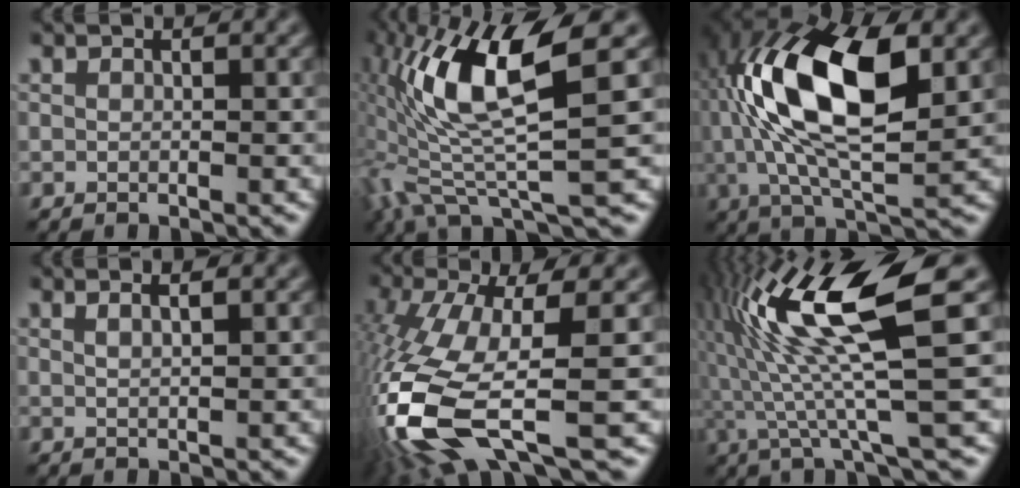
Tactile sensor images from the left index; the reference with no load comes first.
{"total": 12.0, "force": [2.8, 2.9, 11.3], "torque": [-0.219, 0.004, 0.050]}
{"total": 12.6, "force": [2.0, 4.9, 11.4], "torque": [-0.211, 0.017, 0.030]}
{"total": 1.9, "force": [1.1, 0.6, 1.4], "torque": [-0.006, 0.001, 0.002]}
{"total": 13.3, "force": [-4.7, 4.4, 11.7], "torque": [-0.286, -0.031, -0.075]}
{"total": 12.3, "force": [1.4, 2.0, 12.0], "torque": [-0.222, 0.017, 0.024]}